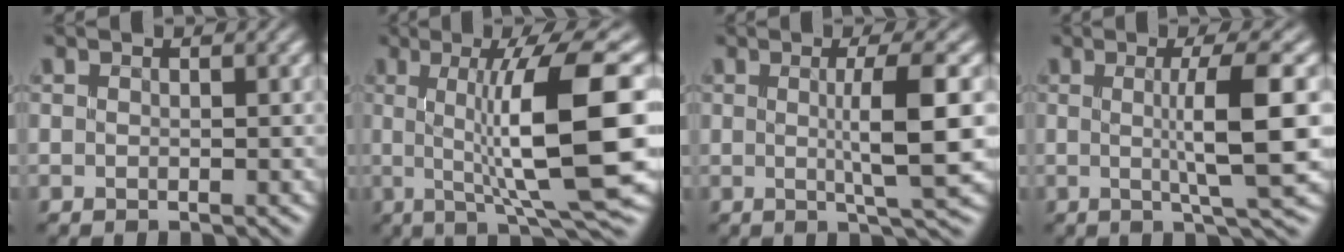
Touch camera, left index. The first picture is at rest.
{"total": 11.2, "force": [0.5, 2.0, 11.0], "torque": [-0.160, 0.000, 0.015]}
{"total": 5.3, "force": [0.1, 0.8, 5.3], "torque": [-0.086, 0.000, 0.004]}
{"total": 6.3, "force": [0.1, 0.9, 6.2], "torque": [-0.099, 0.003, 0.004]}